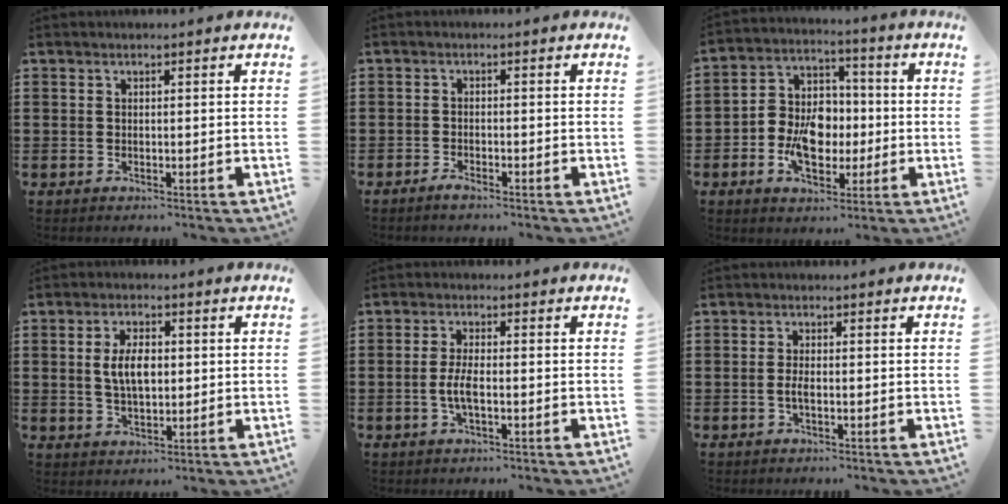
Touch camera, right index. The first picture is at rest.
{"total": 1.4, "force": [-1.2, 0.1, 0.5], "torque": [-0.013, -0.004, -0.022]}
{"total": 8.9, "force": [-2.1, 6.5, 5.7], "torque": [-0.126, 0.010, -0.041]}
{"total": 5.5, "force": [0.5, 2.8, 4.8], "torque": [-0.087, 0.001, 0.000]}
{"total": 3.8, "force": [-0.8, 1.0, 3.6], "torque": [-0.079, -0.006, -0.019]}
{"total": 2.0, "force": [-0.4, 0.4, 1.9], "torque": [-0.043, -0.006, -0.010]}